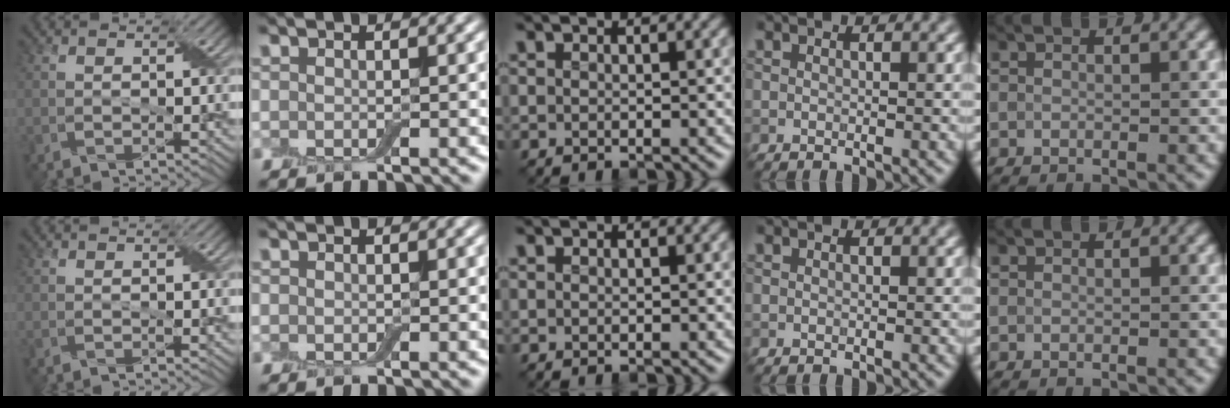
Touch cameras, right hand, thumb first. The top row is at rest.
{}